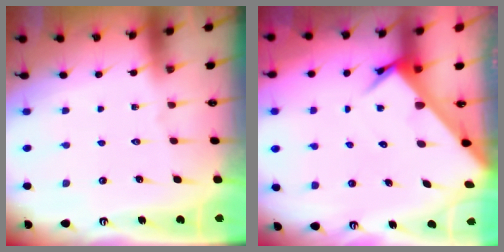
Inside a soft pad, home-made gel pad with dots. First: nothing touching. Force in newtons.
{"total": 4.6, "press": 4.6, "slide": 0.3}